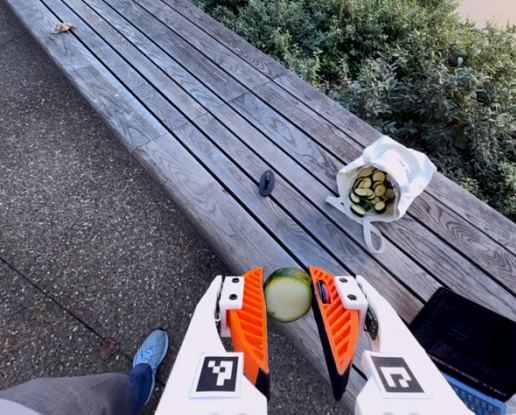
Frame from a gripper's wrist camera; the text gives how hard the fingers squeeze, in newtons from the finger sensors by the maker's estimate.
{"total": 9.2, "left": 10.0, "right": 8.4}